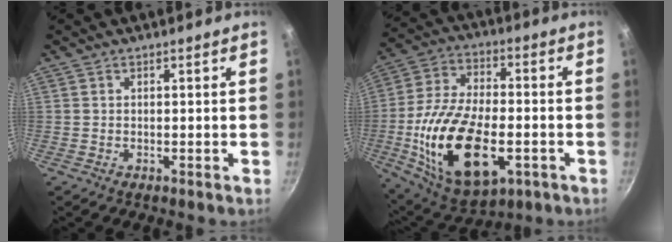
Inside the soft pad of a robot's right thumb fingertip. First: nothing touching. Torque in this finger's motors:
{"motor_torque": [-0.17, 1.53, 2.02, -0.75, 0.56]}